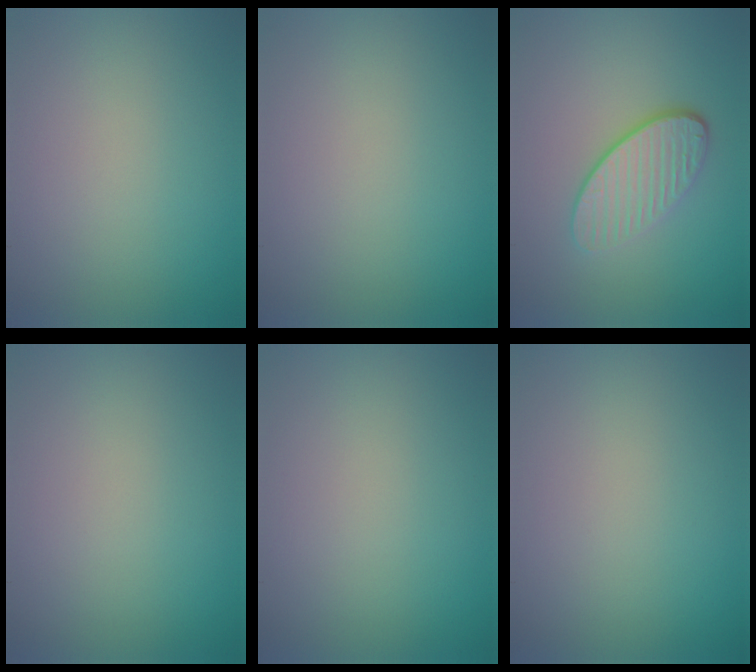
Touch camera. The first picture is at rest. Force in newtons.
{"total": 0.0}
{"total": 4.3, "press": 3.2, "slide": 2.8}
{"total": 0.0}
{"total": 0.0}
{"total": 0.0}